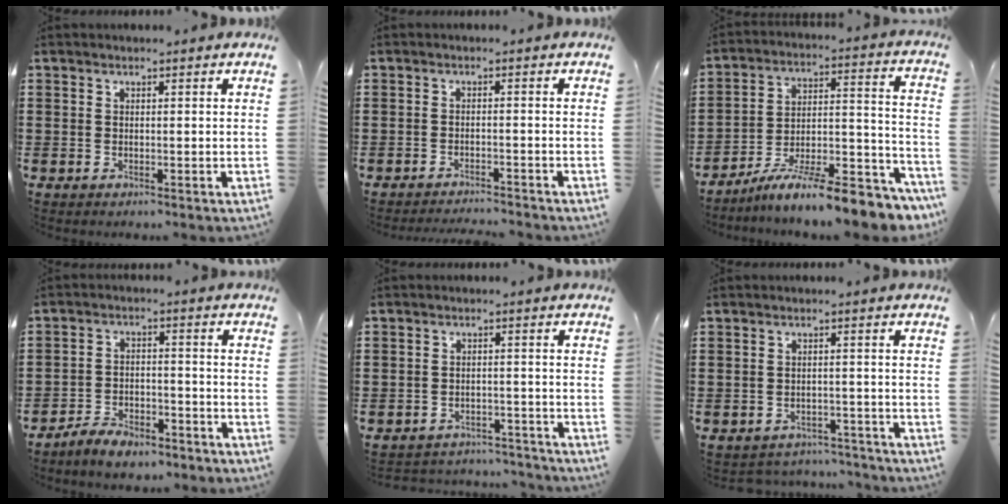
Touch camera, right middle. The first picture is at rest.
{"total": 2.0, "force": [-2.0, -0.1, 0.1], "torque": [-0.005, 0.003, -0.043]}
{"total": 11.9, "force": [-9.8, 1.1, 6.7], "torque": [-0.100, 0.018, -0.181]}
{"total": 5.3, "force": [-4.9, 1.2, 1.6], "torque": [-0.032, 0.010, -0.097]}
{"total": 3.6, "force": [-3.5, 0.7, -0.5], "torque": [0.001, 0.002, -0.077]}
{"total": 2.8, "force": [-2.8, 0.5, -0.2], "torque": [-0.005, 0.001, -0.061]}